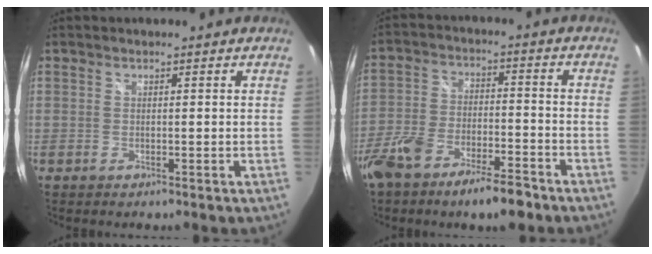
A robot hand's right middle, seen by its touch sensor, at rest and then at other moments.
{"total": 12.1, "force": [-8.6, 3.8, 7.7], "torque": [-0.168, -0.012, -0.153]}